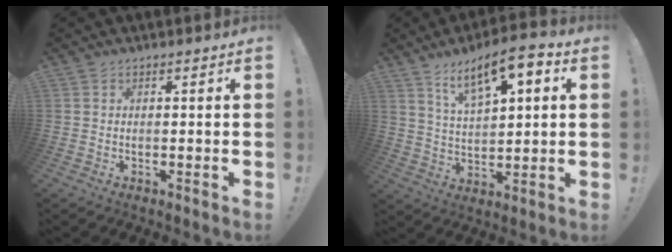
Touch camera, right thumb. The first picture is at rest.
{"total": 11.8, "force": [6.4, 4.3, 9.0], "torque": [-0.149, -0.025, 0.106]}